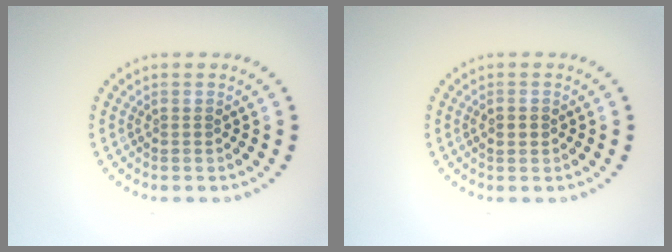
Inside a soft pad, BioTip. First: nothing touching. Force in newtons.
{"total": 1.8, "press": 1.8, "slide": 0.1}